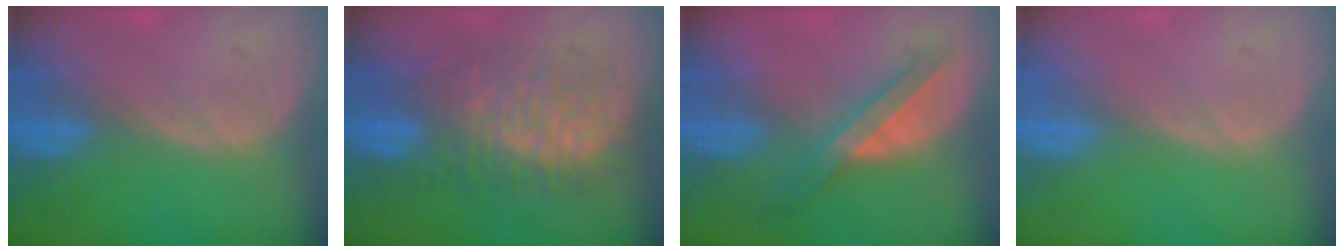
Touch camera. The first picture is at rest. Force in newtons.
{"total": 8.8, "press": 8.8, "slide": 0.6}
{"total": 6.1, "press": 5.6, "slide": 2.5}
{"total": 0.0}